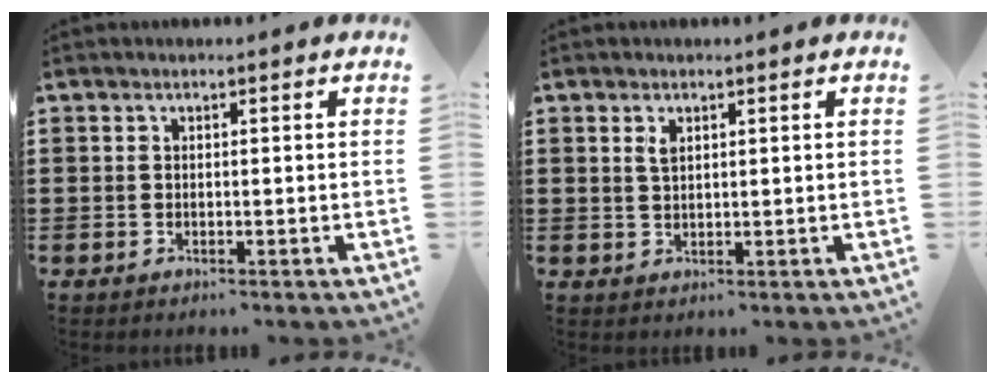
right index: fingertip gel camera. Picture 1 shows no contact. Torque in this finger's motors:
{"motor_torque": [0.02, 0.02, 0.01, 0.03]}